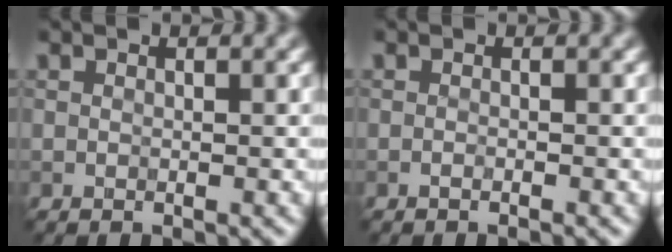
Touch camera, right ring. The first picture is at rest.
{"total": 0.7, "force": [-0.6, 0.0, 0.2], "torque": [0.000, -0.003, -0.012]}